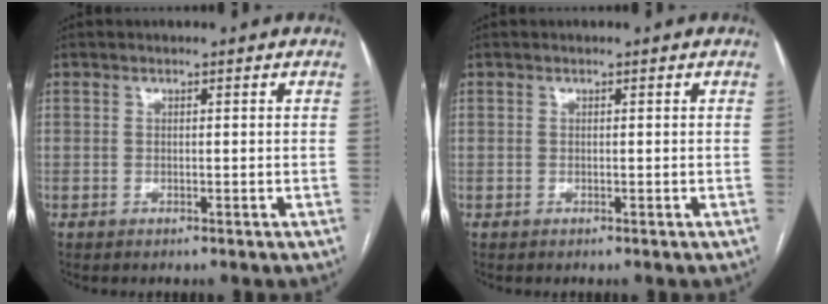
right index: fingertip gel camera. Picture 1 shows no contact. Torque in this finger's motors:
{"motor_torque": [-0.03, 0.01, 0.00, 0.01]}